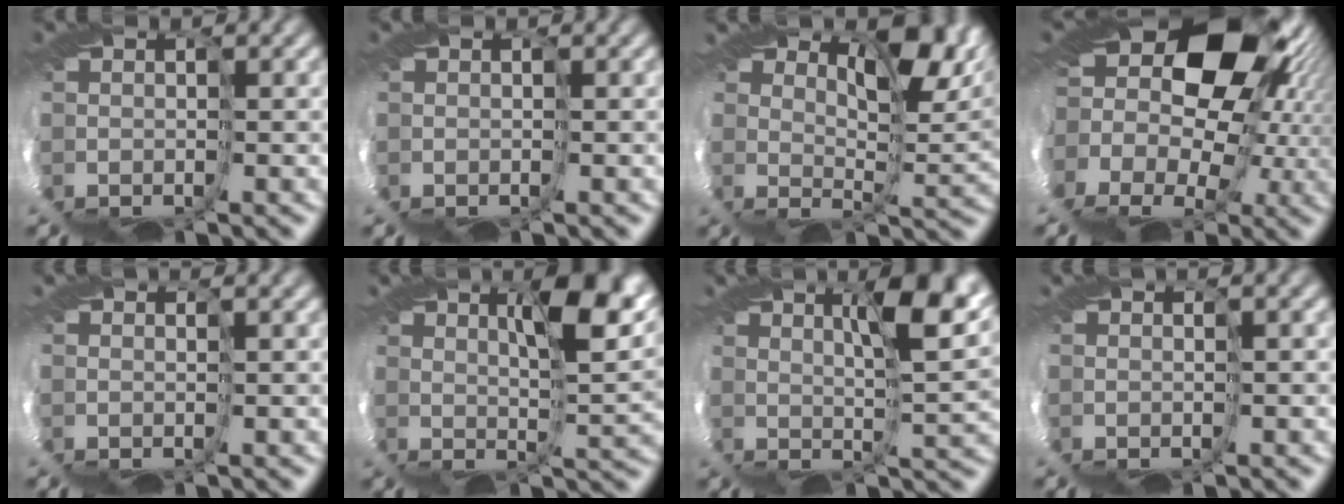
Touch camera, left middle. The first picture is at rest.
{"total": 0.0}
{"total": 9.1, "force": [6.1, 3.0, 6.1], "torque": [-0.103, -0.007, 0.114]}
{"total": 14.7, "force": [6.2, 8.5, 10.3], "torque": [-0.171, -0.006, 0.096]}
{"total": 1.5, "force": [-0.3, -1.2, -0.7], "torque": [0.019, 0.000, 0.003]}
{"total": 6.8, "force": [5.1, -1.3, 4.3], "torque": [-0.090, 0.005, 0.080]}
{"total": 6.4, "force": [5.0, -2.2, 3.4], "torque": [-0.063, 0.009, 0.077]}
{"total": 1.8, "force": [-0.5, -1.6, -0.6], "torque": [0.015, -0.001, 0.005]}